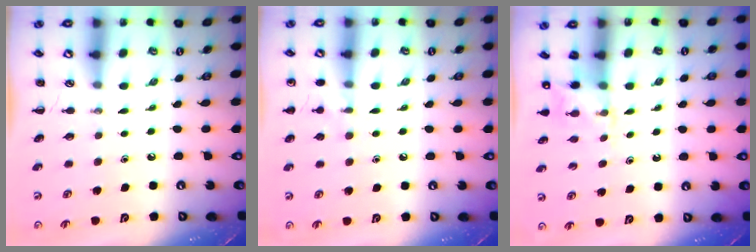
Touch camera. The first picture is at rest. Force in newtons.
{"total": 7.0, "press": 6.6, "slide": 2.2}
{"total": 4.3, "press": 4.1, "slide": 1.2}